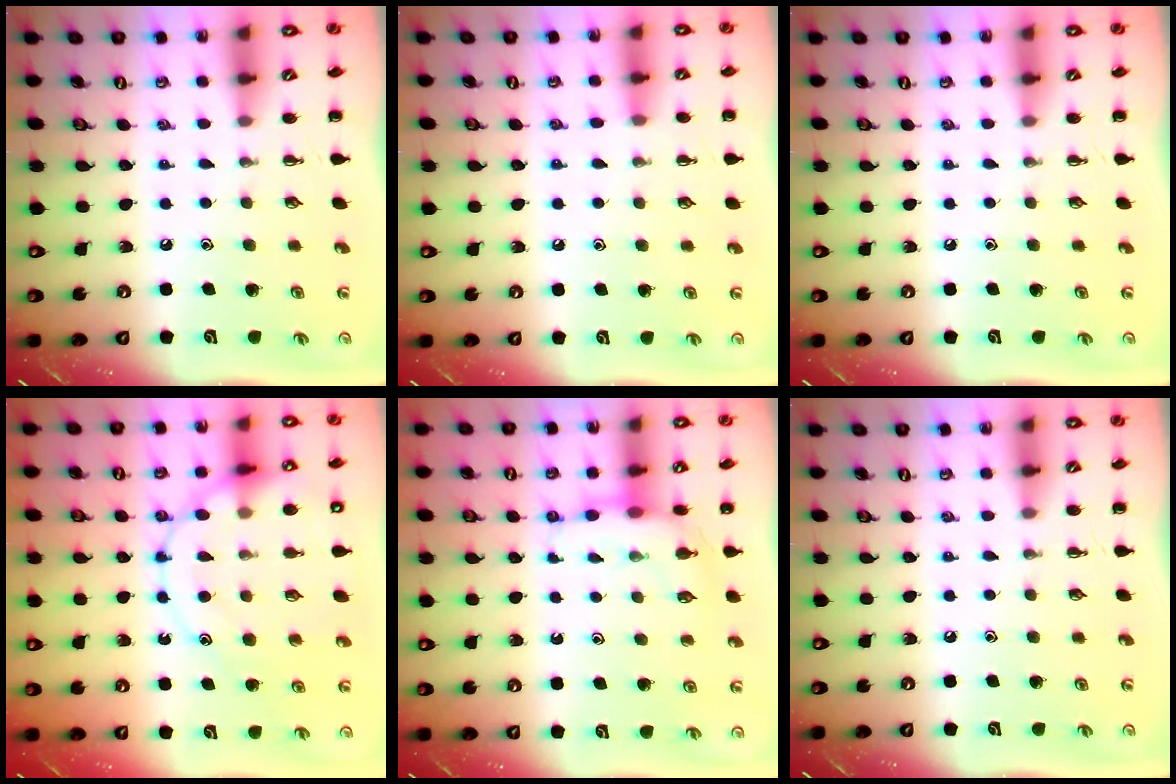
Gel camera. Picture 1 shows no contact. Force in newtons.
{"total": 8.8, "press": 8.4, "slide": 2.4}
{"total": 0.0}
{"total": 16.5, "press": 16.3, "slide": 2.2}
{"total": 7.6, "press": 7.6, "slide": 0.6}
{"total": 0.0}